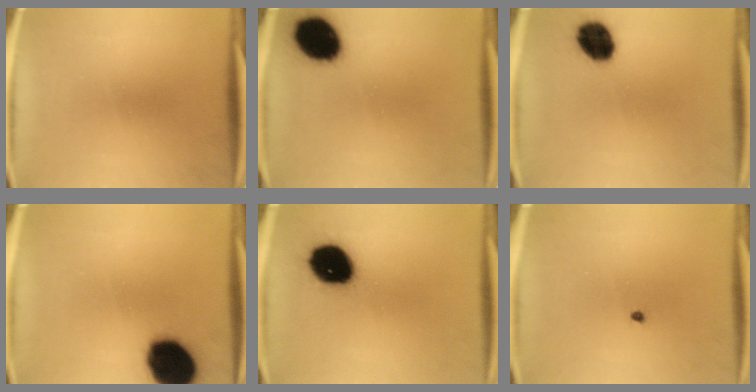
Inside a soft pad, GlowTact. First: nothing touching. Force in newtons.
{"total": 14.6}
{"total": 10.0}
{"total": 18.7}
{"total": 16.4}
{"total": 0.6}